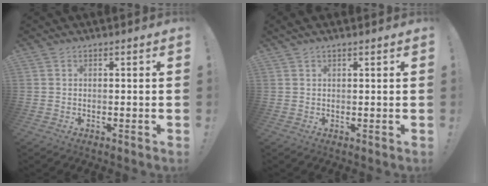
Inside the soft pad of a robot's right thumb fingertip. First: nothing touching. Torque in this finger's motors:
{"motor_torque": [0.59, 0.75, 0.82, 0.71, 0.03]}